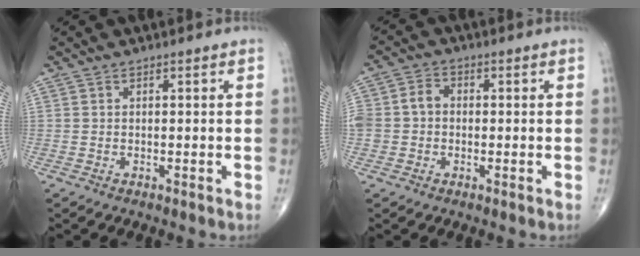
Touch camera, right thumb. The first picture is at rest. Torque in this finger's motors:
{"motor_torque": [0.04, 0.01, 0.41, 0.04, 0.03]}